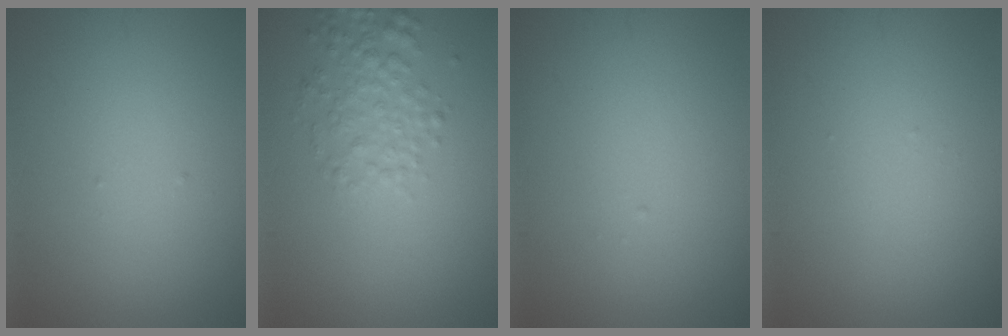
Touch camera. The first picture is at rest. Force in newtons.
{"total": 2.7, "press": 2.7, "slide": 0.1}
{"total": 0.0}
{"total": 0.0}